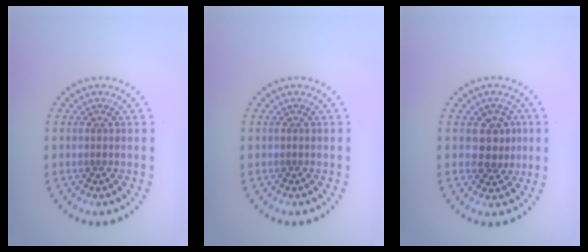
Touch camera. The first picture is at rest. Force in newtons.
{"total": 0.0}
{"total": 2.7, "press": 2.5, "slide": 0.9}